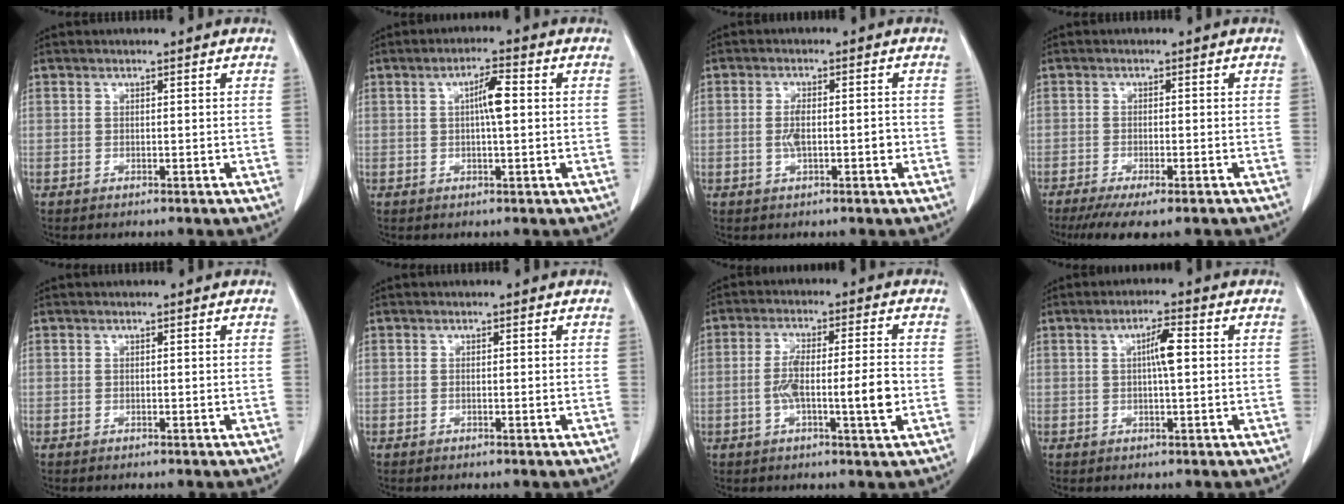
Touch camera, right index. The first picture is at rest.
{"total": 4.1, "force": [0.5, 0.5, 4.1], "torque": [-0.071, 0.006, 0.006]}
{"total": 4.1, "force": [-0.7, 1.4, 3.7], "torque": [-0.075, 0.005, -0.011]}
{"total": 9.3, "force": [-7.4, 1.5, 5.5], "torque": [-0.071, -0.016, -0.110]}
{"total": 0.0}
{"total": 0.0}
{"total": 8.8, "force": [-1.7, 0.8, 8.5], "torque": [-0.153, 0.005, -0.031]}
{"total": 3.8, "force": [0.5, 0.4, 3.8], "torque": [-0.066, 0.005, 0.007]}